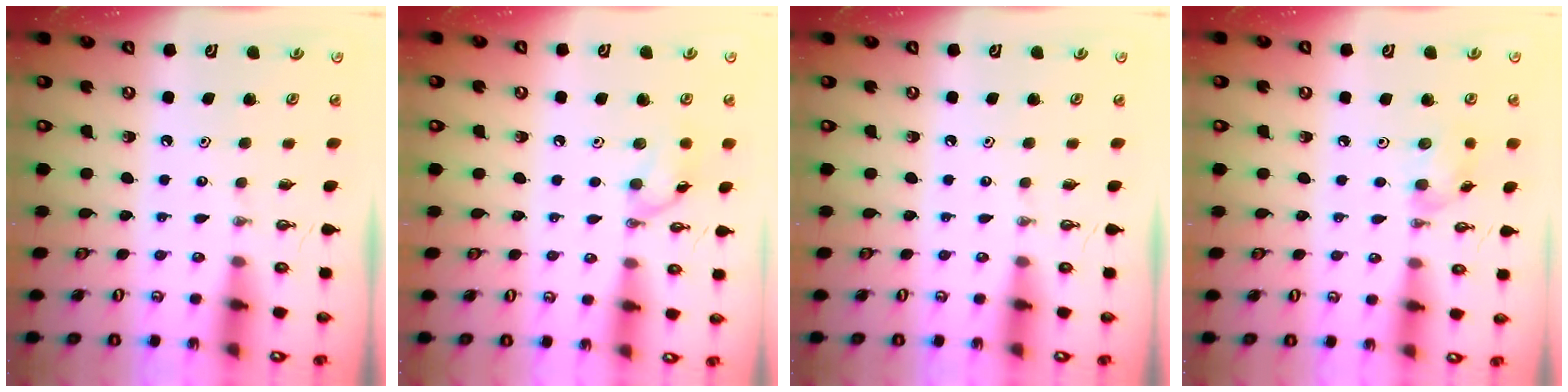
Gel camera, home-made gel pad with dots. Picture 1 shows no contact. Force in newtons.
{"total": 8.4, "press": 8.4, "slide": 0.4}
{"total": 0.0}
{"total": 6.7, "press": 6.6, "slide": 0.8}